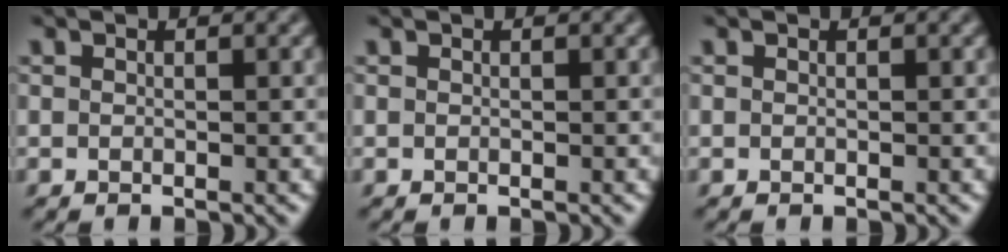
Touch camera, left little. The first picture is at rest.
{"total": 0.0}
{"total": 0.0}